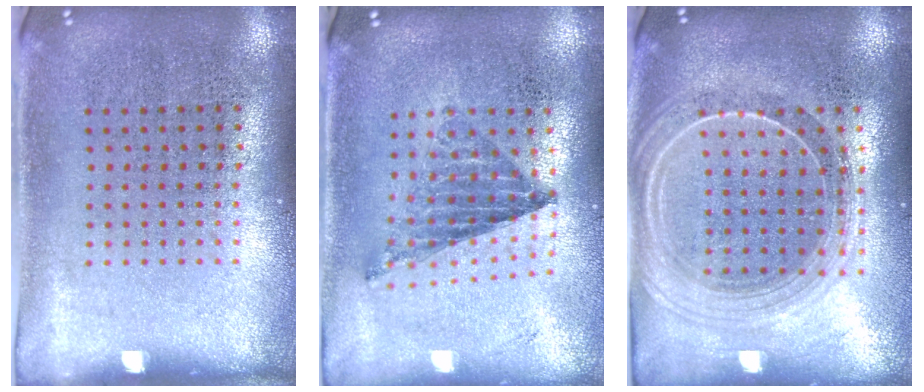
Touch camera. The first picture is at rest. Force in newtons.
{"total": 0.9, "press": 0.9, "slide": 0.1}
{"total": 2.2, "press": 1.9, "slide": 1.0}